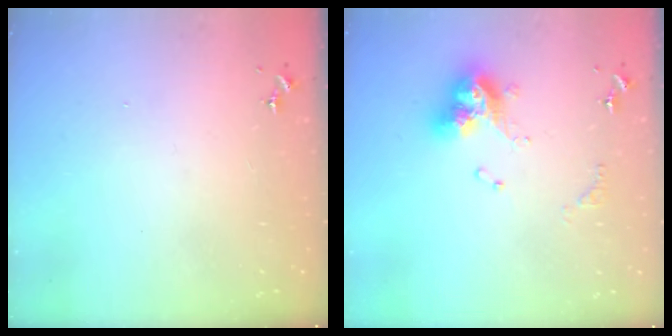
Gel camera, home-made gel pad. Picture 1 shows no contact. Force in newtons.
{"total": 13.2, "press": 13.2, "slide": 0.8}